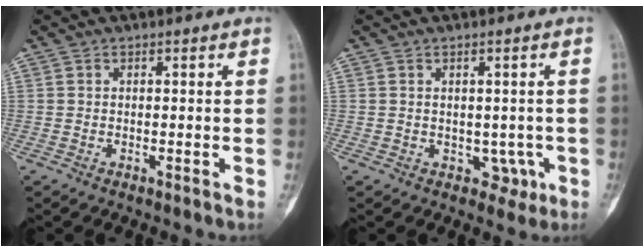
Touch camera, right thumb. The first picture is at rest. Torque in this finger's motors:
{"motor_torque": [0.12, 0.11, 0.14, 0.02, -0.07]}